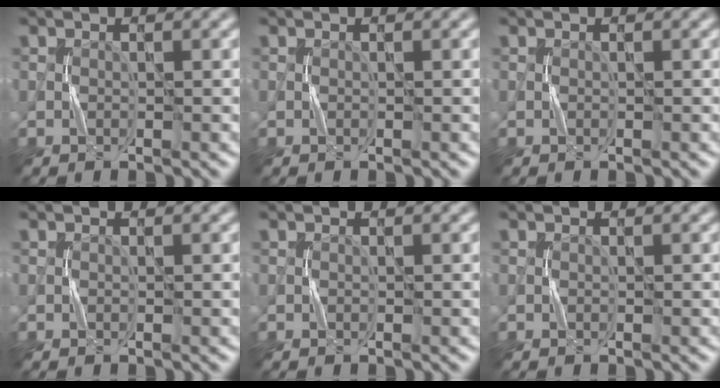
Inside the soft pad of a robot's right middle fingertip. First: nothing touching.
{"total": 0.0}
{"total": 0.0}
{"total": 0.0}
{"total": 0.0}
{"total": 0.0}